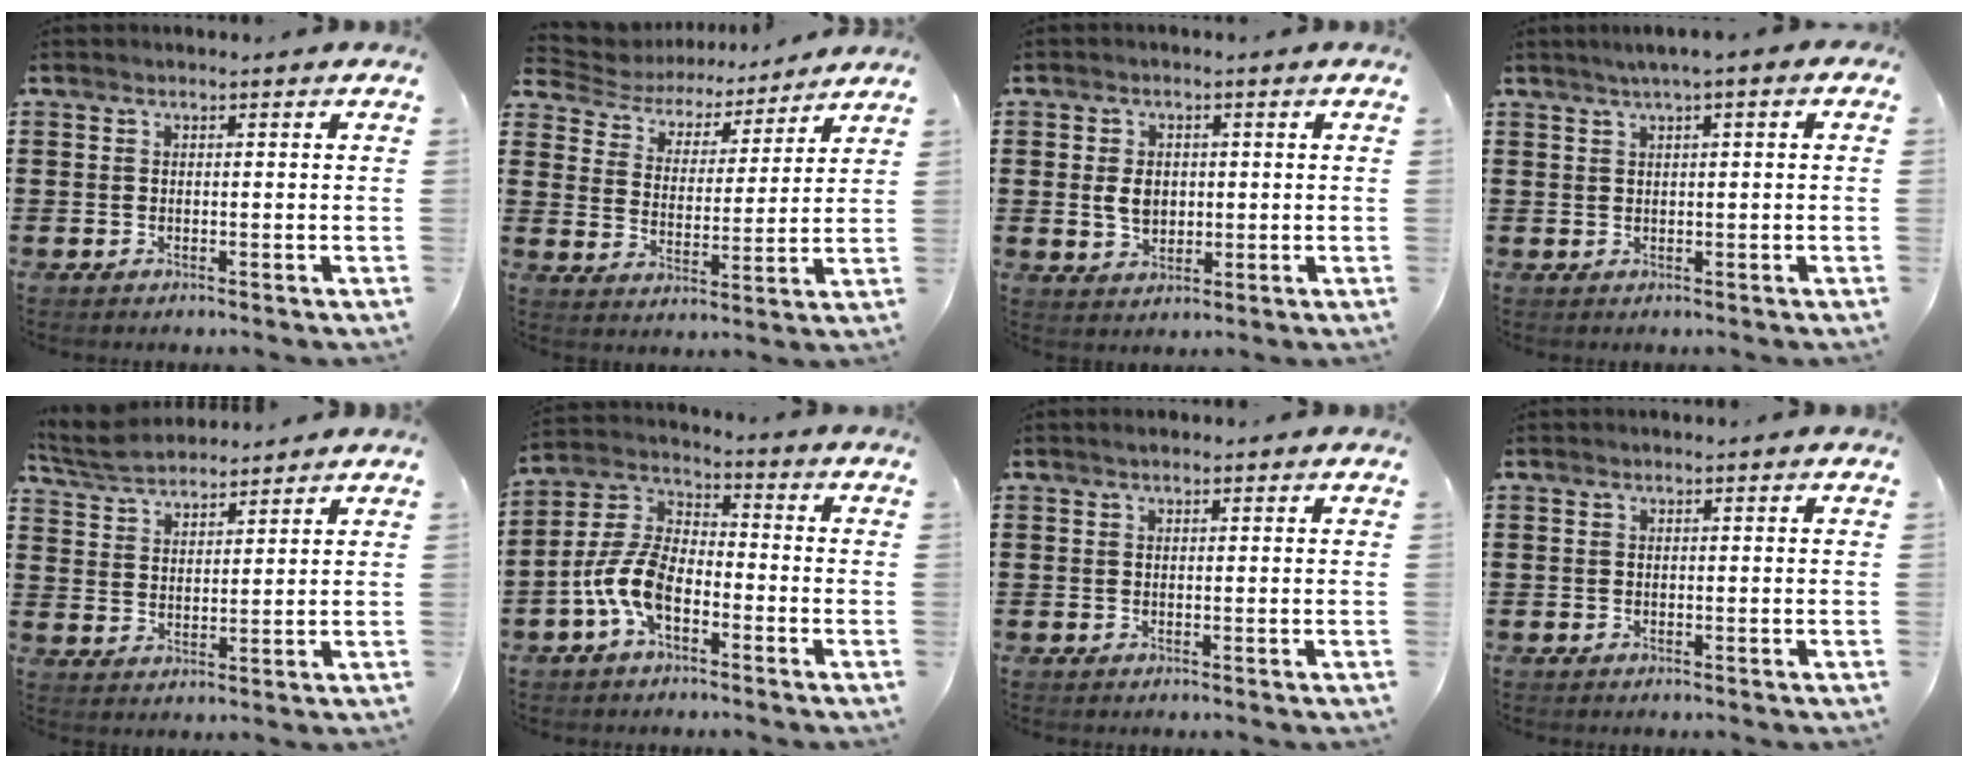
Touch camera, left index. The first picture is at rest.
{"total": 4.8, "force": [4.6, 1.3, 0.4], "torque": [-0.038, -0.032, 0.073]}
{"total": 4.0, "force": [0.4, 2.8, 2.9], "torque": [-0.054, 0.007, 0.004]}
{"total": 1.5, "force": [0.4, 0.1, 1.5], "torque": [-0.026, 0.001, 0.007]}
{"total": 5.4, "force": [5.1, 1.2, 1.2], "torque": [-0.044, -0.013, 0.095]}
{"total": 8.7, "force": [-4.5, 4.1, 6.3], "torque": [-0.171, -0.008, -0.098]}
{"total": 0.6, "force": [0.4, 0.3, 0.3], "torque": [-0.007, 0.004, 0.007]}
{"total": 0.0}